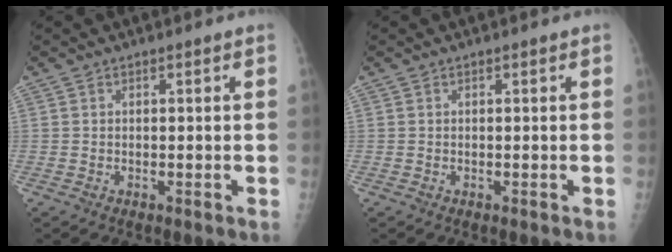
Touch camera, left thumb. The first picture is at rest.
{"total": 0.0}